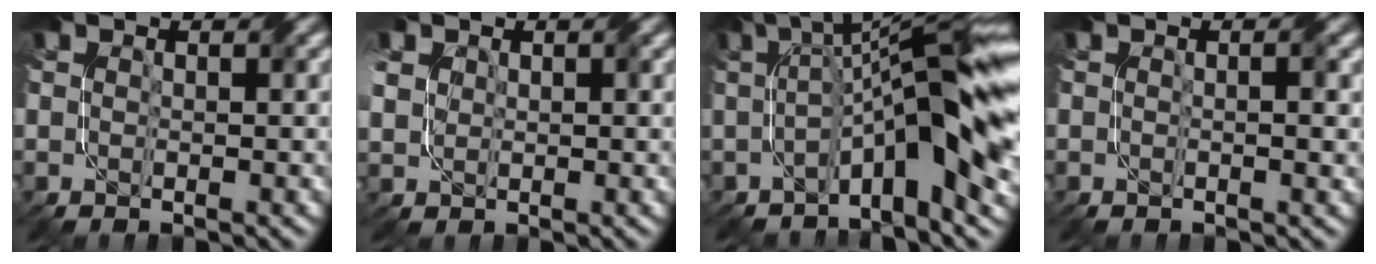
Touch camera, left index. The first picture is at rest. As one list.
[{"total": 2.5, "force": [1.4, 2.0, 0.6], "torque": [-0.025, 0.012, 0.023]}, {"total": 10.2, "force": [-0.7, 2.6, 9.8], "torque": [-0.144, 0.025, -0.025]}, {"total": 1.4, "force": [0.2, 0.4, 1.4], "torque": [-0.016, 0.002, -0.001]}]